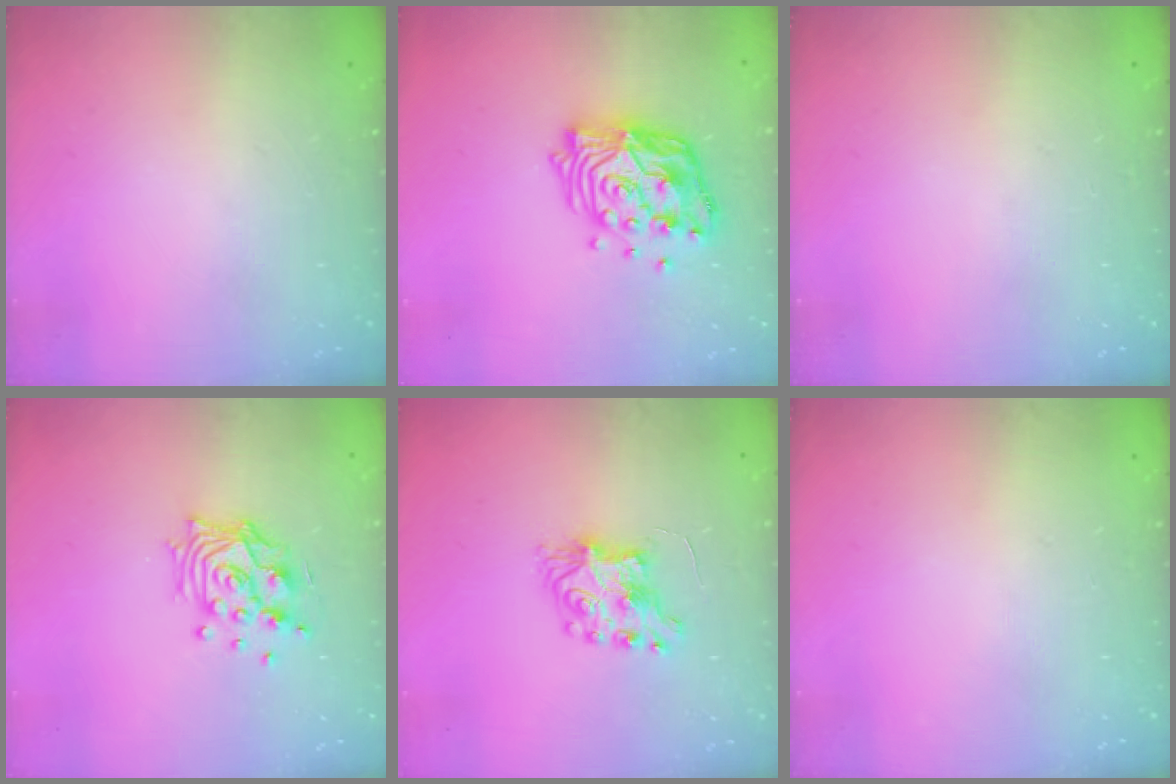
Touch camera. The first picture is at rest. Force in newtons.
{"total": 16.1, "press": 16.0, "slide": 1.3}
{"total": 0.0}
{"total": 12.6, "press": 12.5, "slide": 1.7}
{"total": 7.5, "press": 7.5, "slide": 0.2}
{"total": 0.0}